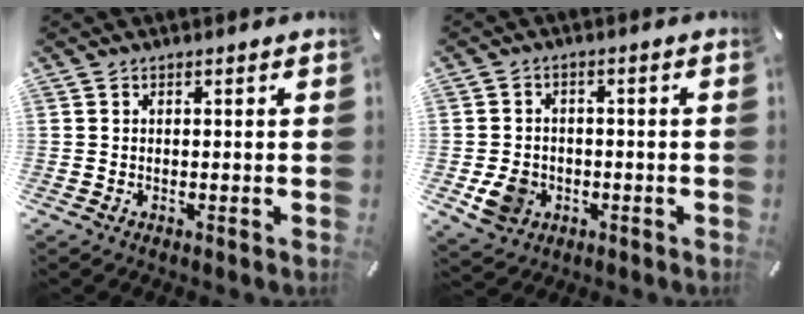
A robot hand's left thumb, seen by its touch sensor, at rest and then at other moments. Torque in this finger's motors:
{"motor_torque": [0.51, 1.70, 0.46, 0.34, 0.00]}